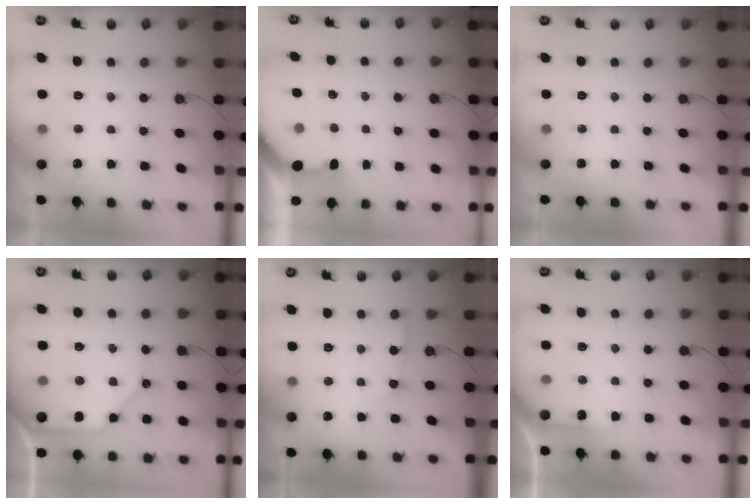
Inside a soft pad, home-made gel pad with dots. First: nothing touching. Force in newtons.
{"total": 2.8, "press": 2.8, "slide": 0.2}
{"total": 0.0}
{"total": 10.3, "press": 10.2, "slide": 1.2}
{"total": 2.7, "press": 2.7, "slide": 0.4}
{"total": 3.9, "press": 3.8, "slide": 0.5}